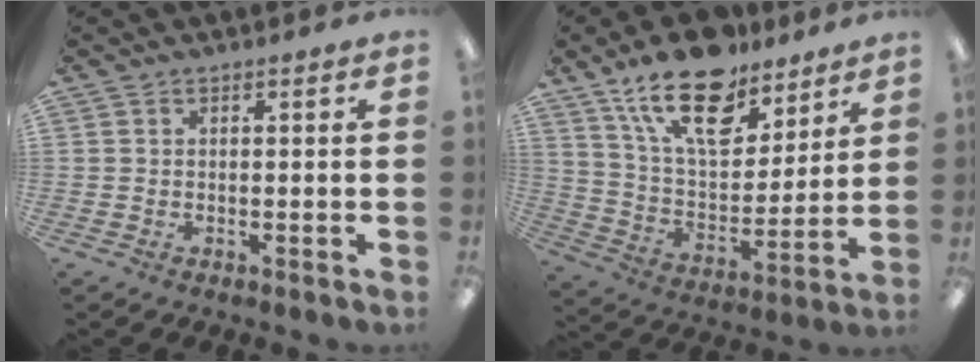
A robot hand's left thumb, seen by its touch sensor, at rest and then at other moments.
{"total": 20.5, "force": [13.8, 9.9, 11.5], "torque": [-0.194, -0.073, 0.242]}